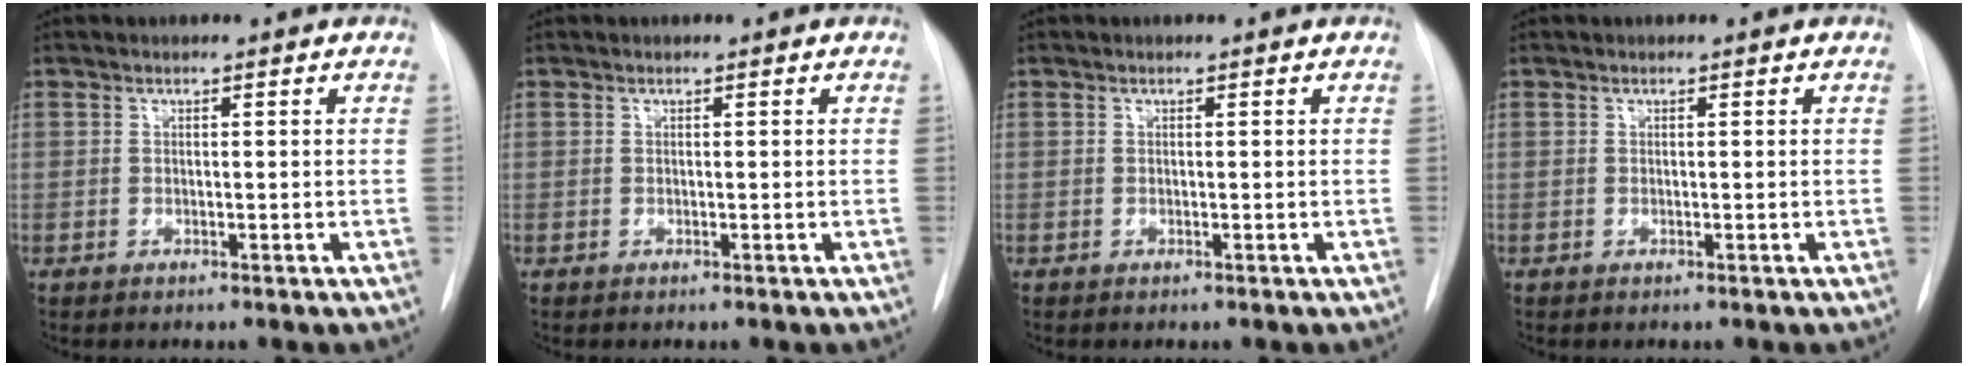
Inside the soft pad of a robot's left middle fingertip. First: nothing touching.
{"total": 0.0}
{"total": 0.0}
{"total": 0.0}